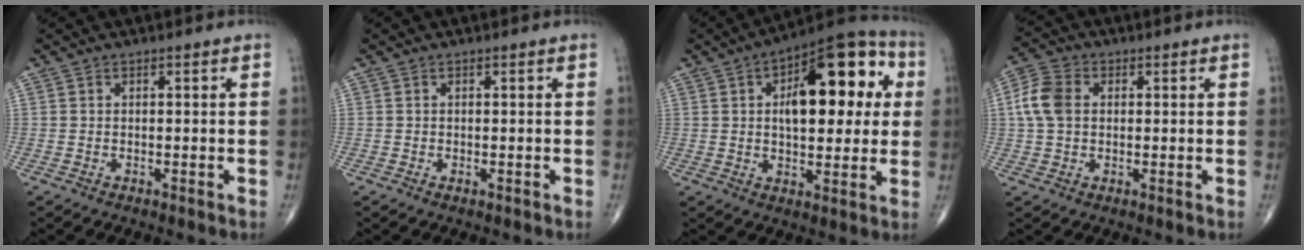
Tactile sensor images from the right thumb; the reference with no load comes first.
{"total": 0.0}
{"total": 20.4, "force": [4.3, 9.7, 17.4], "torque": [-0.206, 0.018, 0.055]}
{"total": 7.1, "force": [0.9, 5.1, 4.9], "torque": [-0.106, 0.015, 0.013]}